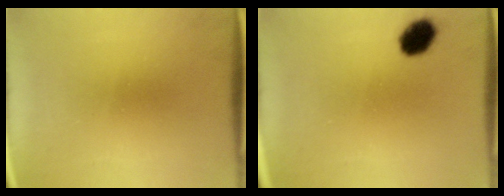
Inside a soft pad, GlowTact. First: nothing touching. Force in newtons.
{"total": 6.1}